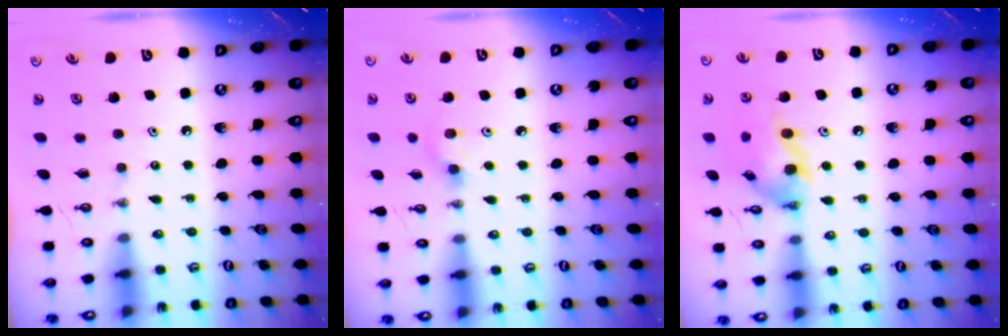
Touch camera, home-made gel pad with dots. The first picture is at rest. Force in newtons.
{"total": 7.0, "press": 6.4, "slide": 2.7}
{"total": 14.1, "press": 13.6, "slide": 3.8}